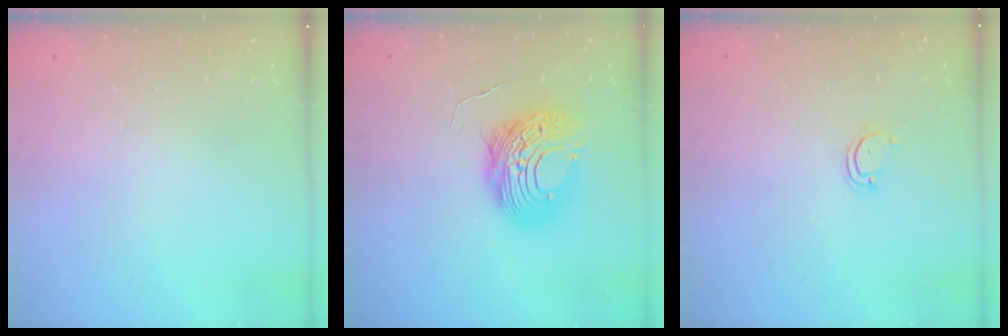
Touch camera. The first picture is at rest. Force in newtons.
{"total": 13.2, "press": 13.2, "slide": 1.3}
{"total": 2.5, "press": 2.5, "slide": 0.1}